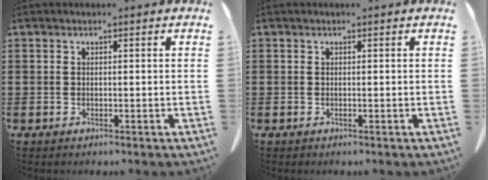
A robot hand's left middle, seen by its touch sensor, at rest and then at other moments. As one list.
[{"total": 0.0}]